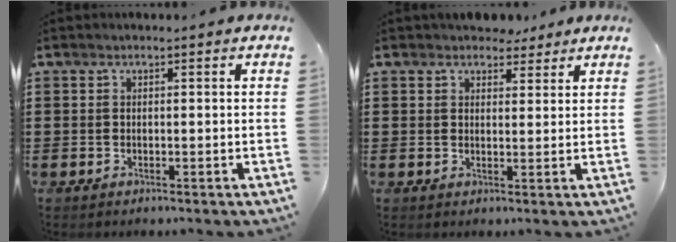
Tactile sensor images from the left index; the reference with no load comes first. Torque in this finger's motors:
{"motor_torque": [0.59, -0.45, 0.00, 0.05]}